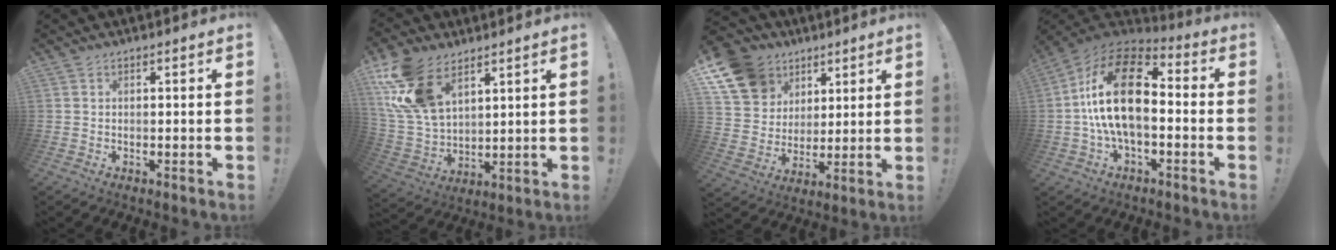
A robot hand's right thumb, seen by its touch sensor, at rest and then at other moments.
{"total": 17.9, "force": [9.8, 10.7, 10.5], "torque": [-0.218, -0.049, 0.188]}
{"total": 15.6, "force": [8.3, 12.1, 5.4], "torque": [-0.096, -0.044, 0.180]}
{"total": 21.3, "force": [1.3, 11.4, 17.9], "torque": [-0.339, 0.012, 0.024]}